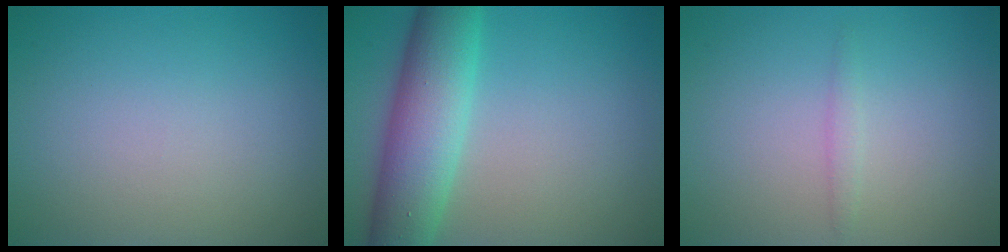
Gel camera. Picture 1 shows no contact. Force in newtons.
{"total": 7.5, "press": 7.5, "slide": 0.1}
{"total": 0.7, "press": 0.7, "slide": 0.0}